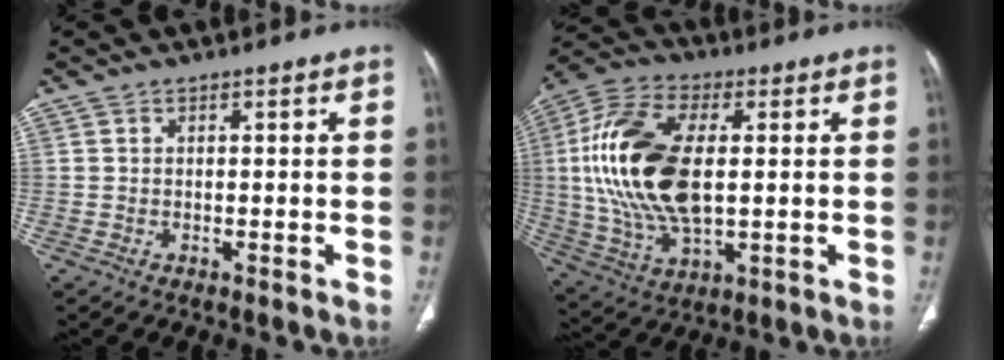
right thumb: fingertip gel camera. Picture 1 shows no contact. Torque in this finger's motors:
{"motor_torque": [0.57, 3.59, 2.36, 0.41, 0.29]}